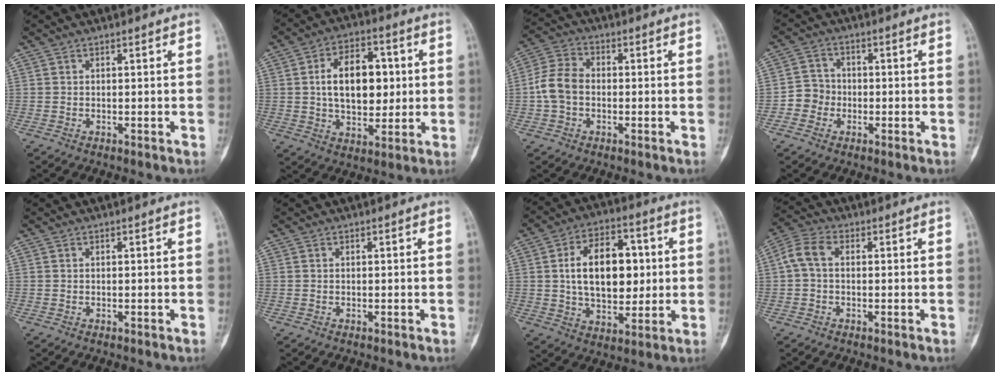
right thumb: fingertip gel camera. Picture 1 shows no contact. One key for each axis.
{"total": 14.5, "fx": 1.5, "fy": 9.1, "fz": 11.2, "tx": -0.137, "ty": 0.012, "tz": 0.025}
{"total": 7.6, "fx": -1.0, "fy": 5.7, "fz": 4.8, "tx": -0.087, "ty": 0.024, "tz": -0.031}
{"total": 4.9, "fx": -1.5, "fy": 4.6, "fz": 1.0, "tx": 0.012, "ty": 0.017, "tz": -0.038}
{"total": 0.0}
{"total": 0.0}
{"total": 16.4, "fx": 1.8, "fy": 10.3, "fz": 12.7, "tx": -0.161, "ty": 0.011, "tz": 0.031}
{"total": 5.4, "fx": 0.3, "fy": 3.7, "fz": 4.0, "tx": -0.082, "ty": 0.018, "tz": -0.003}